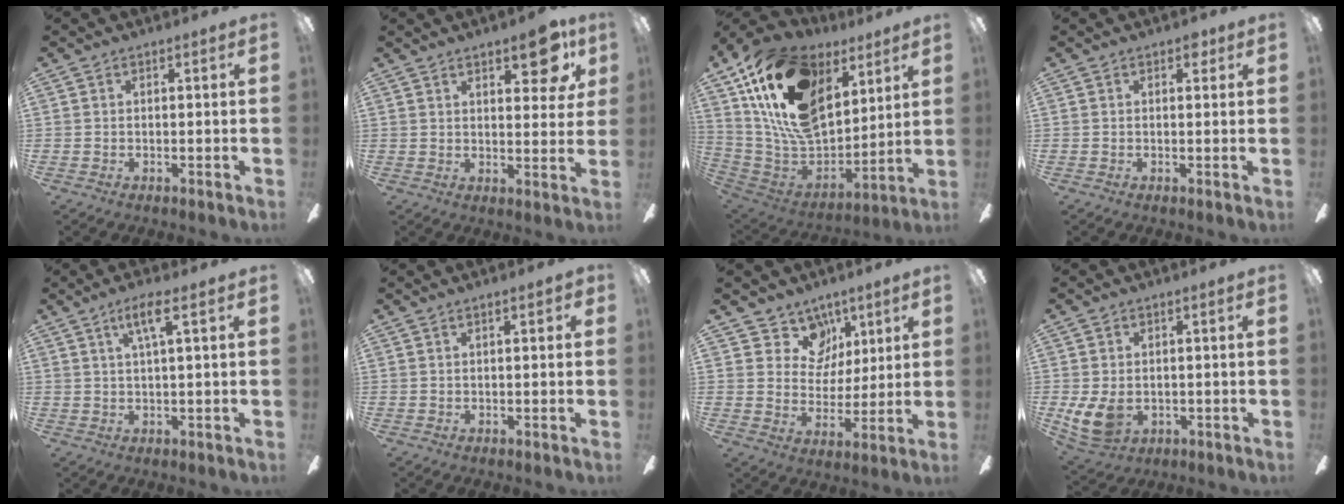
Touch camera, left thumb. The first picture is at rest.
{"total": 9.4, "force": [5.7, 3.6, 6.5], "torque": [-0.070, -0.025, 0.092]}
{"total": 24.8, "force": [11.1, 15.4, 16.1], "torque": [-0.313, -0.047, 0.202]}
{"total": 1.9, "force": [1.0, 1.3, 1.1], "torque": [-0.006, 0.000, 0.013]}
{"total": 5.5, "force": [2.5, 0.7, 4.8], "torque": [-0.092, 0.000, 0.038]}
{"total": 1.7, "force": [0.8, 0.6, 1.3], "torque": [-0.020, 0.000, 0.012]}
{"total": 10.6, "force": [6.4, 8.2, 1.9], "torque": [-0.035, -0.042, 0.125]}
{"total": 7.6, "force": [-0.9, 5.6, 5.1], "torque": [-0.115, -0.006, -0.013]}